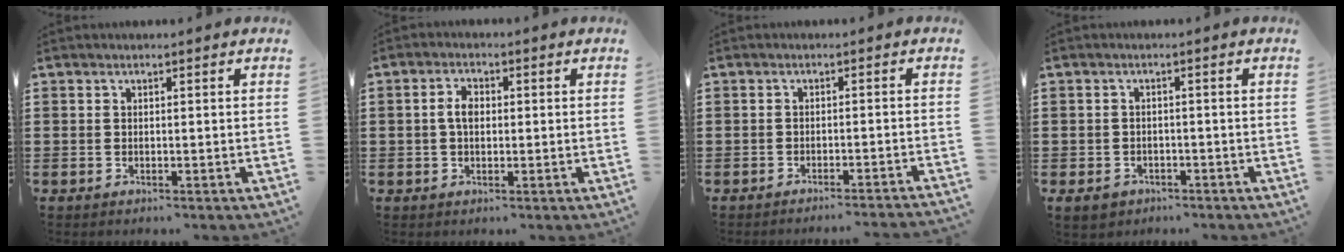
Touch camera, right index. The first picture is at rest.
{"total": 3.1, "force": [-0.1, 1.7, 2.6], "torque": [-0.052, 0.008, -0.004]}
{"total": 2.0, "force": [-1.9, -0.6, 0.4], "torque": [-0.007, 0.001, -0.038]}
{"total": 2.1, "force": [-1.8, 1.0, 0.4], "torque": [-0.012, 0.002, -0.038]}